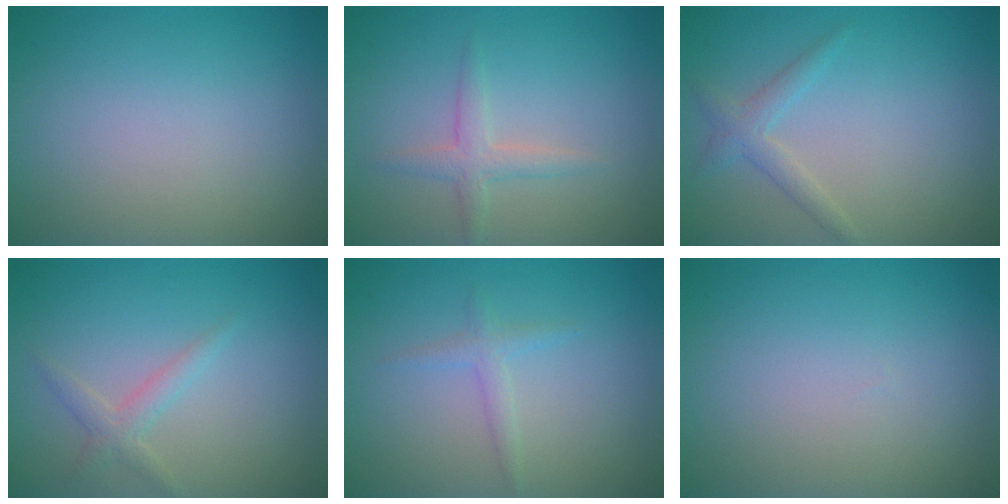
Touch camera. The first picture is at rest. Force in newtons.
{"total": 1.9, "press": 1.9, "slide": 0.1}
{"total": 1.8, "press": 1.8, "slide": 0.1}
{"total": 1.7, "press": 1.6, "slide": 0.1}
{"total": 1.3, "press": 1.3, "slide": 0.1}
{"total": 0.0}